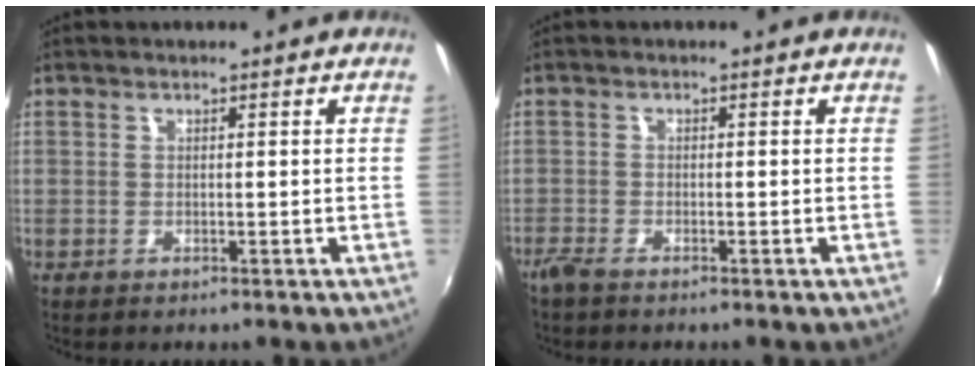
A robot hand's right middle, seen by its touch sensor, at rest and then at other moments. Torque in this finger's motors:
{"motor_torque": [1.11, -1.03, 0.65, 0.21]}